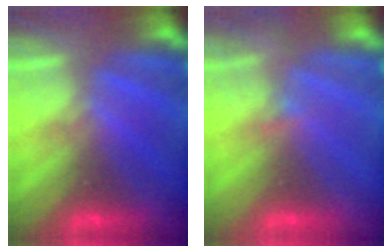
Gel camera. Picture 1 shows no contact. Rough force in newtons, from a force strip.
{"total": 2.2}